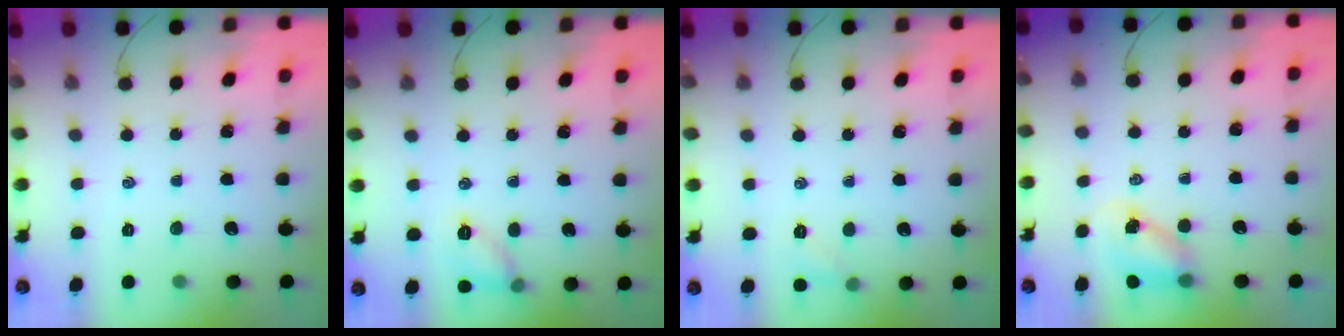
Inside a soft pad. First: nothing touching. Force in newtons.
{"total": 7.8, "press": 7.8, "slide": 0.5}
{"total": 4.1, "press": 3.9, "slide": 1.3}
{"total": 5.7, "press": 5.7, "slide": 0.5}